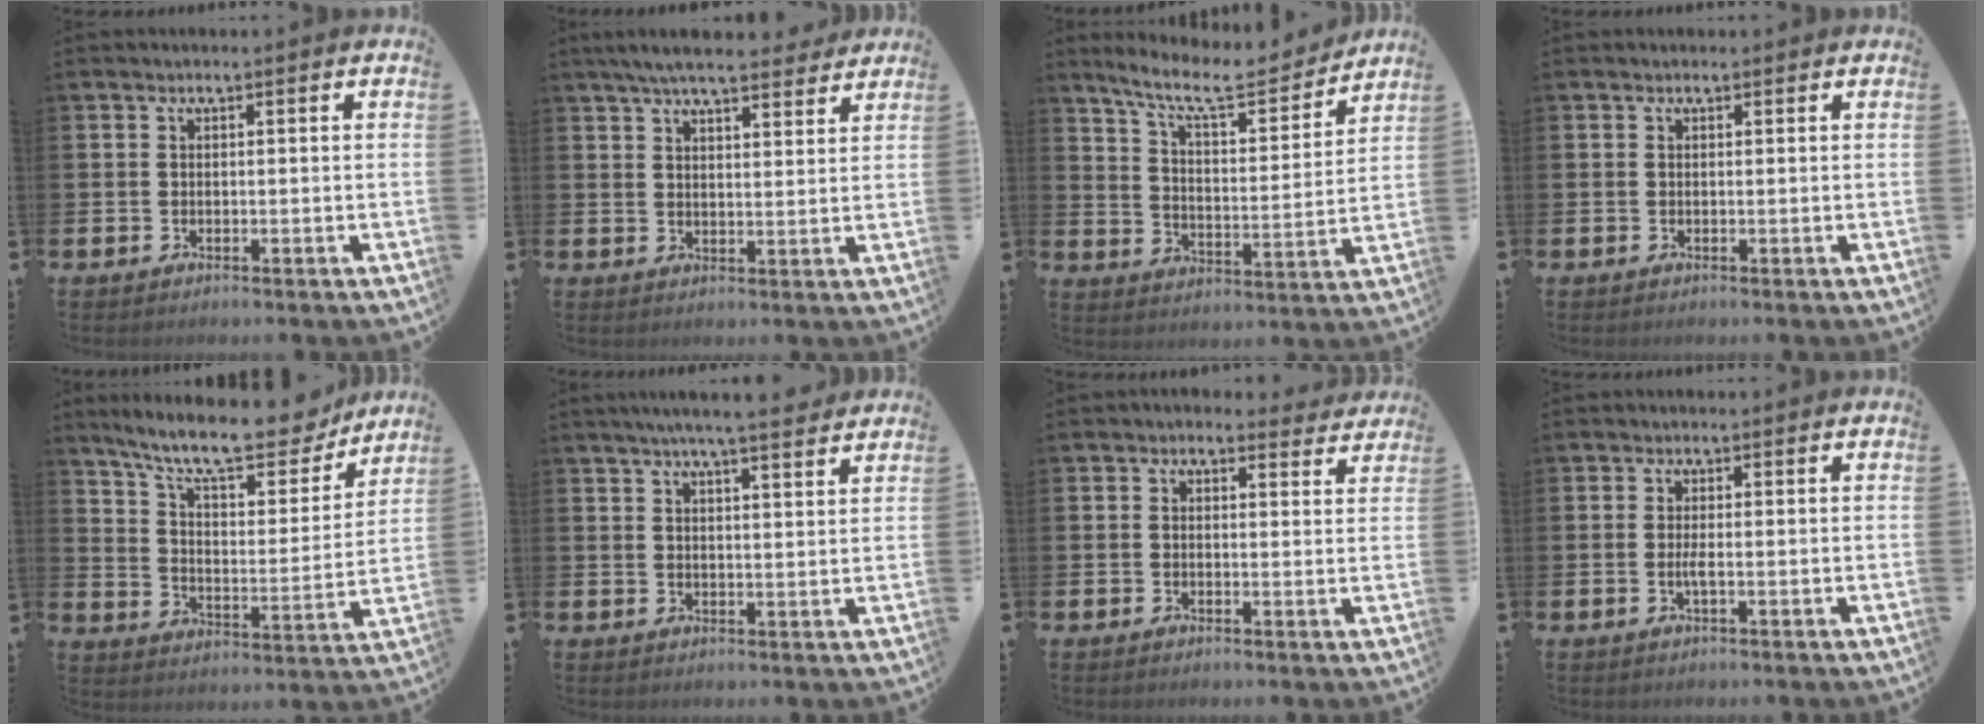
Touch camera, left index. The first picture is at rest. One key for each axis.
{"total": 6.4, "fx": 5.9, "fy": 1.0, "fz": 2.2, "tx": -0.049, "ty": -0.022, "tz": 0.105}
{"total": 9.5, "fx": 8.4, "fy": 1.9, "fz": 4.0, "tx": -0.109, "ty": -0.049, "tz": 0.145}
{"total": 0.0}
{"total": 12.5, "fx": 10.9, "fy": 2.9, "fz": 5.3, "tx": -0.129, "ty": -0.069, "tz": 0.187}
{"total": 5.4, "fx": 5.0, "fy": -0.1, "fz": 2.0, "tx": -0.042, "ty": -0.020, "tz": 0.086}
{"total": 2.1, "fx": 1.9, "fy": 1.0, "fz": 0.1, "tx": 0.001, "ty": -0.006, "tz": 0.030}
{"total": 1.3, "fx": -0.3, "fy": 0.1, "fz": 1.2, "tx": -0.027, "ty": 0.001, "tz": -0.007}